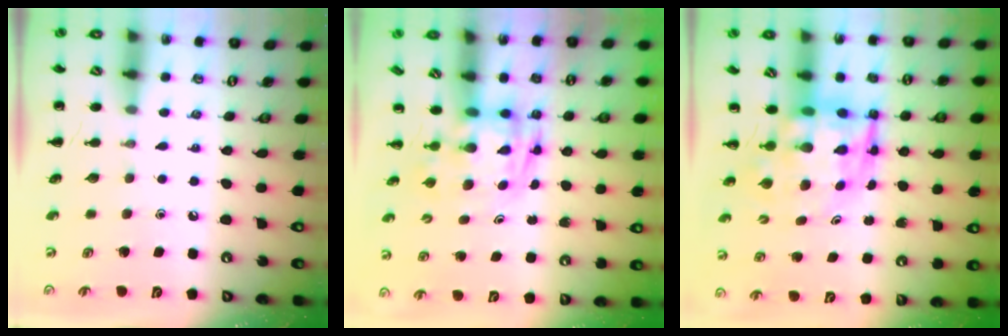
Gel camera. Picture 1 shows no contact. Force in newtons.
{"total": 2.7, "press": 2.7, "slide": 0.5}
{"total": 6.9, "press": 6.7, "slide": 1.9}